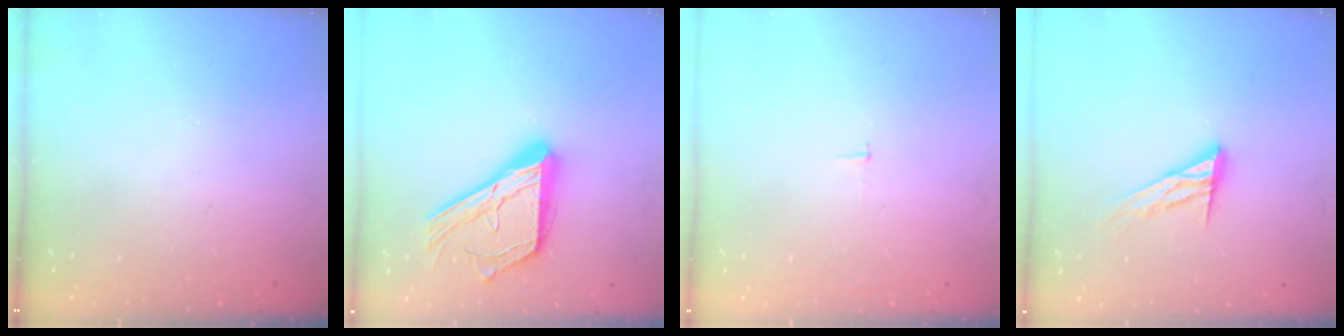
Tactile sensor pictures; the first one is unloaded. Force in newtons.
{"total": 20.1, "press": 20.1, "slide": 1.7}
{"total": 2.3, "press": 2.3, "slide": 0.2}
{"total": 12.0, "press": 12.0, "slide": 1.0}